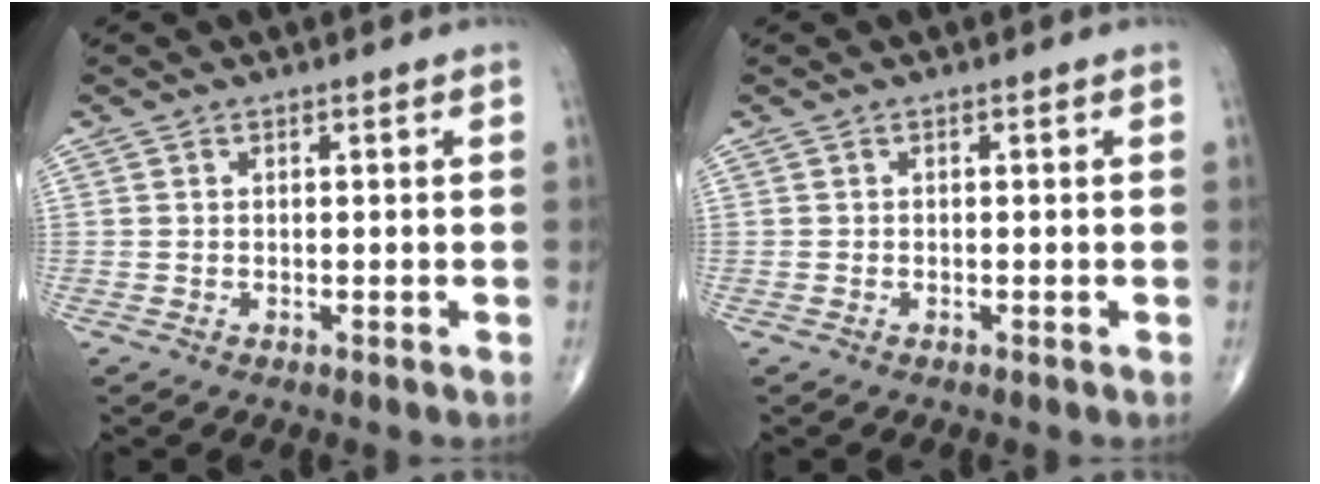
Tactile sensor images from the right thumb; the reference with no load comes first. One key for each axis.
{"total": 0.0}